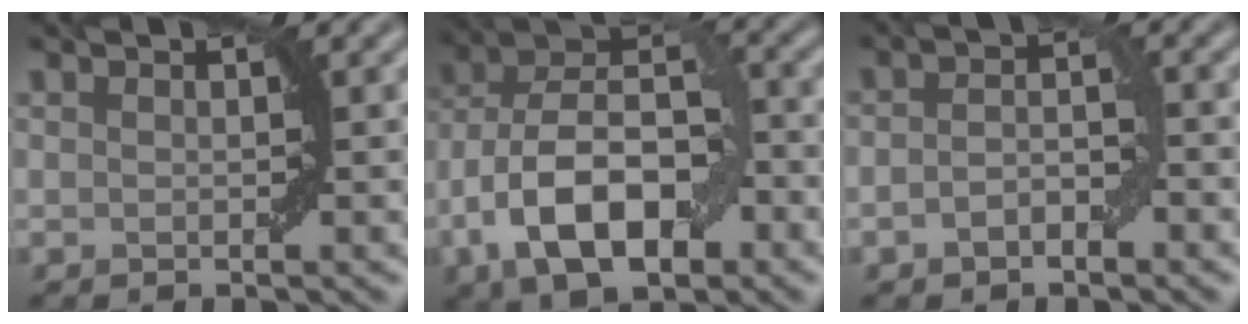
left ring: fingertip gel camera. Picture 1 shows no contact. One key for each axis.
{"total": 11.7, "fx": -3.7, "fy": 6.6, "fz": 8.9, "tx": -0.165, "ty": 0.013, "tz": -0.078}
{"total": 2.7, "fx": -1.0, "fy": 1.4, "fz": 2.0, "tx": -0.035, "ty": 0.005, "tz": -0.020}